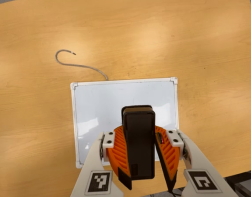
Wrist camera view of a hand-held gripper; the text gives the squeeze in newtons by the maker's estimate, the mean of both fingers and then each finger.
{"total": 10.8, "left": 10.6, "right": 11.0}